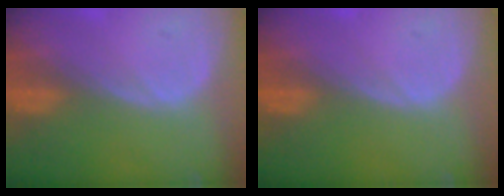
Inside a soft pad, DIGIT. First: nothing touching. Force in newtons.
{"total": 0.0}